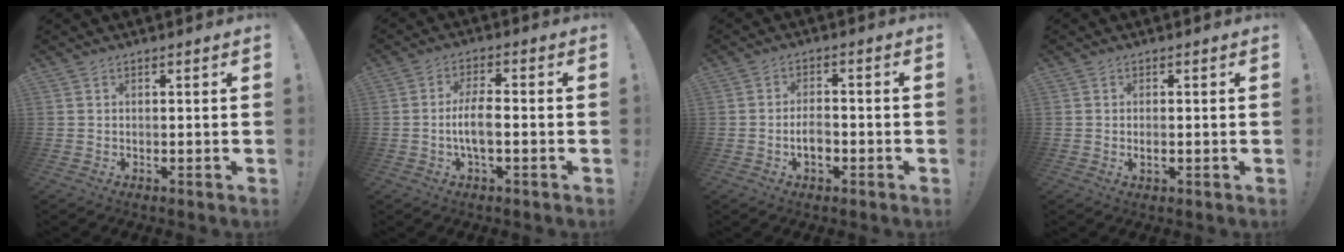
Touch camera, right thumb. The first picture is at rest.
{"total": 6.8, "force": [-1.6, 2.0, 6.3], "torque": [-0.127, 0.002, -0.032]}
{"total": 5.1, "force": [-1.8, 2.7, 3.9], "torque": [-0.064, 0.006, -0.032]}
{"total": 1.3, "force": [-0.2, 0.2, 1.3], "torque": [-0.016, -0.003, -0.006]}